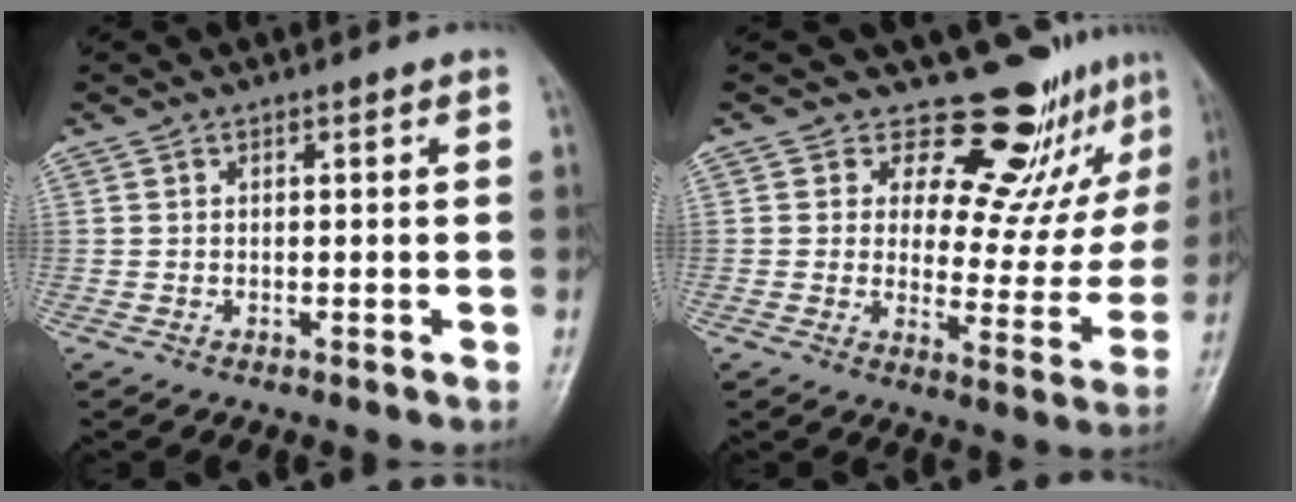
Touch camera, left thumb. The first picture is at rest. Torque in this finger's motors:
{"motor_torque": [0.01, 0.25, -0.17, 0.07, 0.05]}